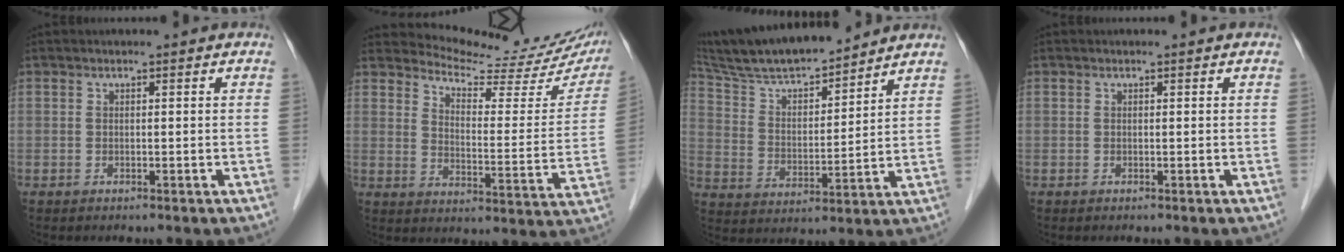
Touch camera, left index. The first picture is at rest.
{"total": 17.3, "force": [16.4, 2.5, 4.9], "torque": [-0.065, -0.066, 0.194]}
{"total": 15.7, "force": [14.1, 2.2, 6.6], "torque": [-0.125, 0.015, 0.251]}
{"total": 0.0}